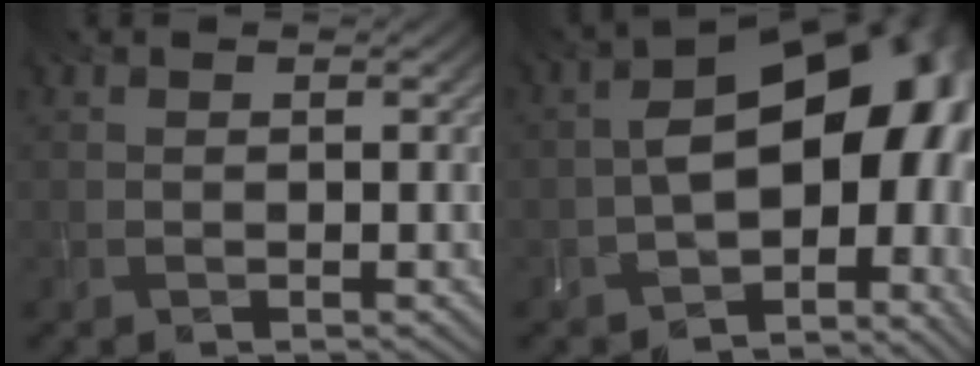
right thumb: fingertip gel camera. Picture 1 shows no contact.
{"total": 16.7, "force": [-1.9, 10.4, 12.8], "torque": [-0.171, -0.022, -0.013]}